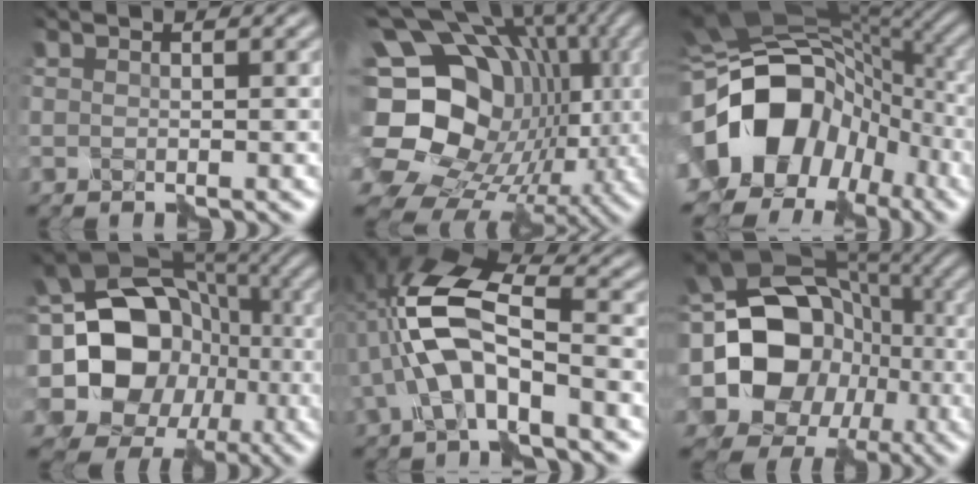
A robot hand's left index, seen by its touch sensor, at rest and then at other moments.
{"total": 20.7, "force": [-0.3, 17.1, 11.7], "torque": [-0.228, 0.003, -0.013]}
{"total": 17.9, "force": [-5.4, 13.3, 10.7], "torque": [-0.183, 0.001, -0.085]}
{"total": 17.7, "force": [-2.1, 15.4, 8.4], "torque": [-0.154, 0.006, -0.053]}
{"total": 7.6, "force": [-1.4, 3.3, 6.7], "torque": [-0.148, 0.018, -0.027]}
{"total": 16.0, "force": [-1.6, 13.6, 8.3], "torque": [-0.152, -0.011, -0.033]}